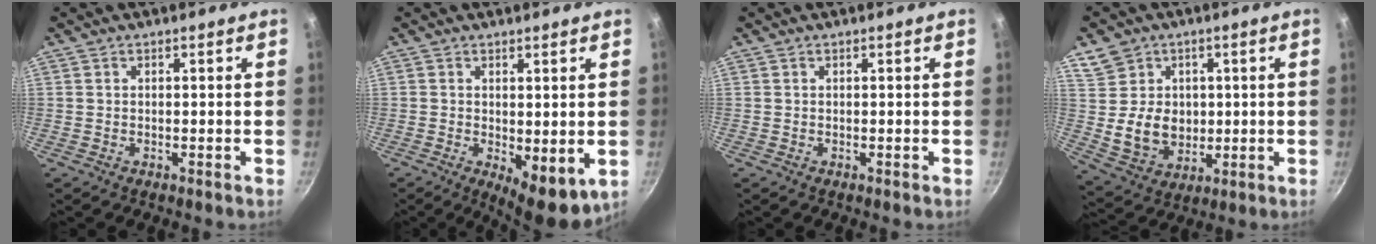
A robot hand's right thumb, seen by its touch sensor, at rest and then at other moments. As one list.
[{"total": 7.5, "force": [-0.5, 3.2, 6.8], "torque": [-0.080, -0.016, 0.002]}, {"total": 0.0}, {"total": 10.7, "force": [2.1, 9.3, 4.7], "torque": [-0.056, -0.017, 0.052]}]